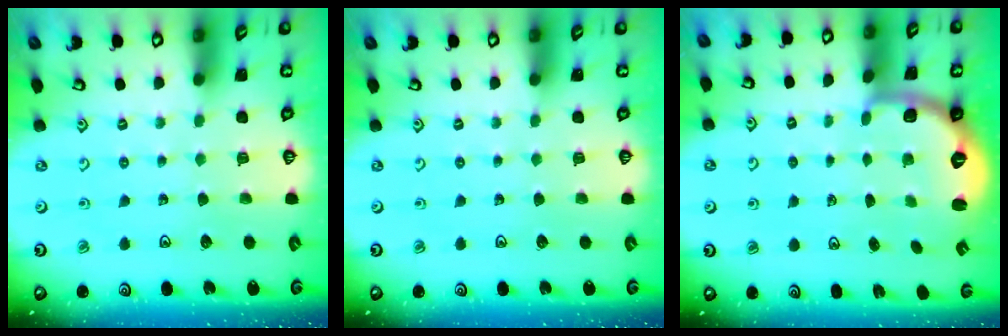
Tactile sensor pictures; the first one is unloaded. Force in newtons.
{"total": 0.0}
{"total": 2.7, "press": 1.6, "slide": 2.2}